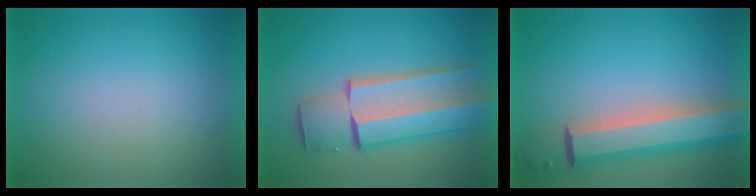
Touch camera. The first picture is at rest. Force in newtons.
{"total": 8.4}
{"total": 8.1}